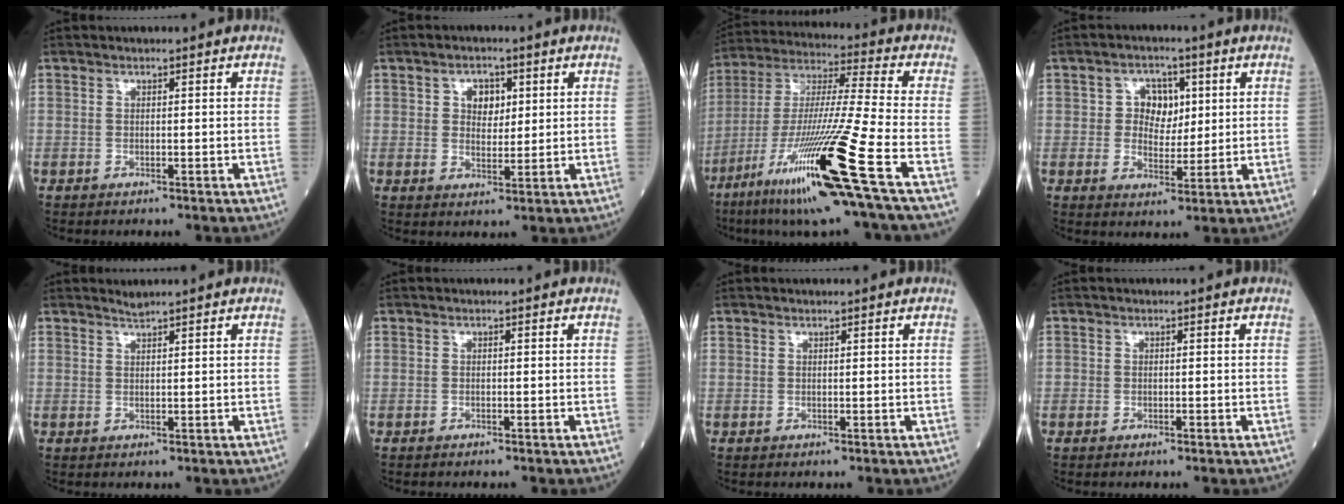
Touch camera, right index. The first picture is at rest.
{"total": 5.6, "force": [1.8, 3.8, 3.6], "torque": [-0.073, 0.014, 0.036]}
{"total": 24.0, "force": [-11.6, -0.7, 21.0], "torque": [-0.400, -0.058, -0.217]}
{"total": 6.6, "force": [1.4, 5.0, 4.0], "torque": [-0.077, 0.017, 0.029]}
{"total": 1.0, "force": [1.0, 0.0, 0.1], "torque": [-0.008, 0.008, 0.023]}
{"total": 1.4, "force": [-1.0, 0.7, 0.7], "torque": [-0.021, -0.003, -0.012]}
{"total": 0.0}
{"total": 1.5, "force": [-0.6, 1.1, 0.7], "torque": [-0.037, 0.006, -0.010]}